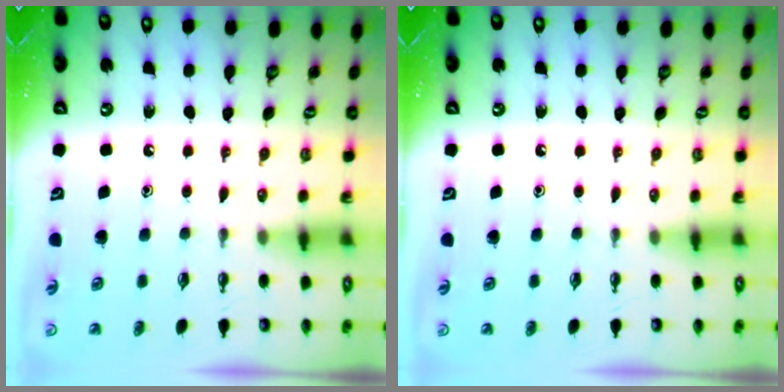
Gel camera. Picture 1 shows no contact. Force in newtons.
{"total": 0.0}